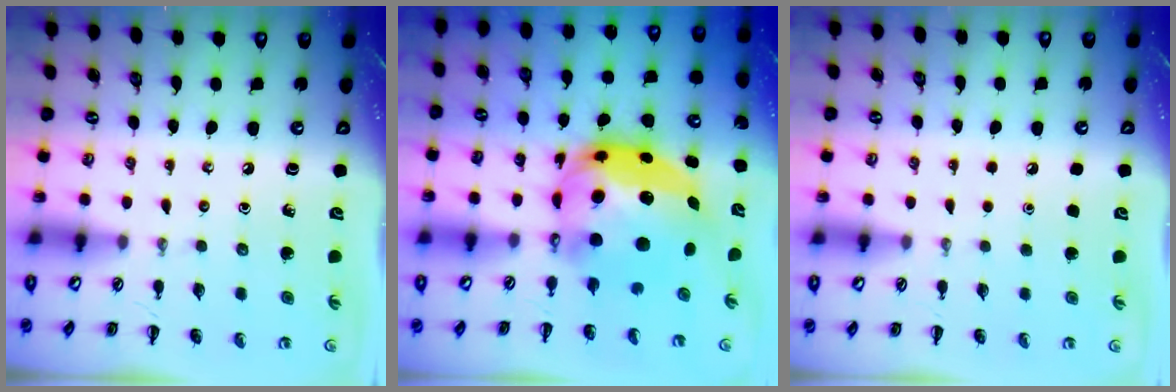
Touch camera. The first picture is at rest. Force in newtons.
{"total": 12.1, "press": 11.8, "slide": 3.0}
{"total": 1.8, "press": 1.7, "slide": 0.1}